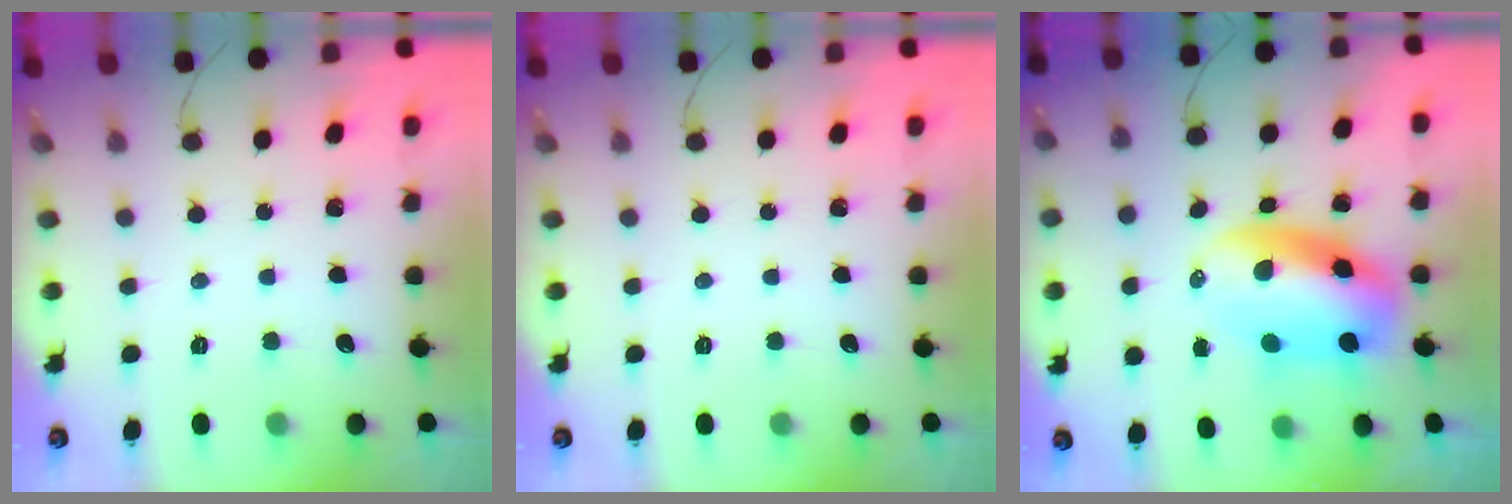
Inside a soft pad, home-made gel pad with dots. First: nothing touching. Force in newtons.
{"total": 0.0}
{"total": 10.9, "press": 10.5, "slide": 2.9}